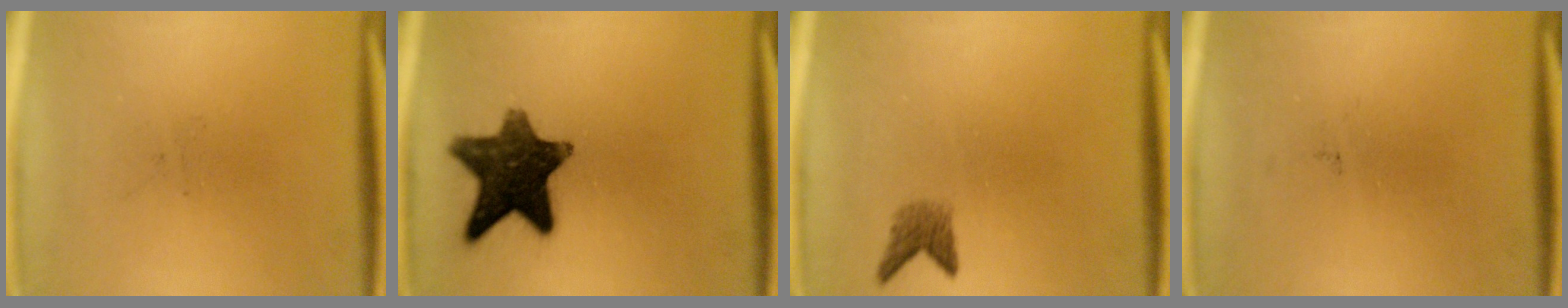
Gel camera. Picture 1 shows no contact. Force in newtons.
{"total": 12.6}
{"total": 2.0}
{"total": 0.0}